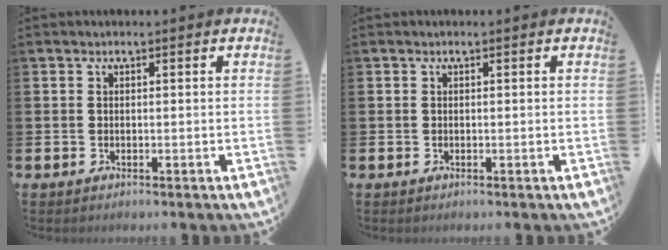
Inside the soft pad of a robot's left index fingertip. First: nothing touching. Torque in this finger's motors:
{"motor_torque": [0.00, 0.00, -0.04, 0.00]}